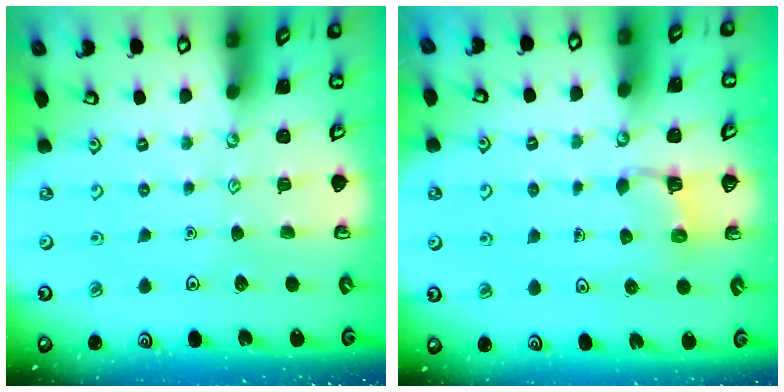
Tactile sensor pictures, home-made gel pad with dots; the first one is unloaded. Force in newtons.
{"total": 3.0, "press": 3.0, "slide": 0.6}